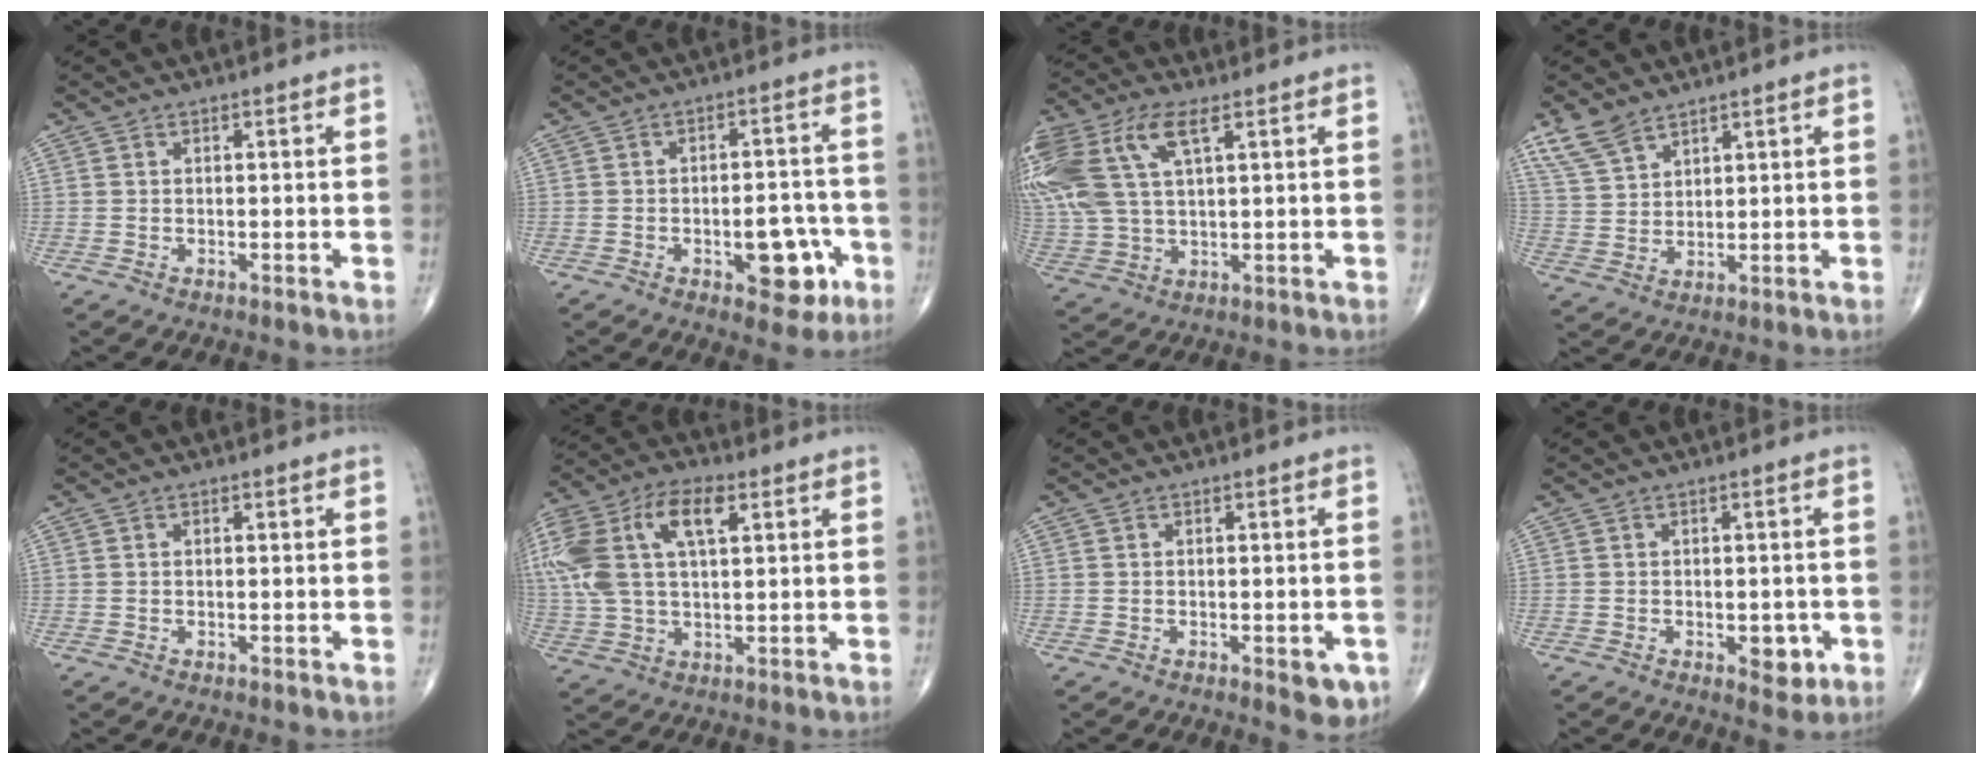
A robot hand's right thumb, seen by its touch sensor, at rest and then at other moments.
{"total": 9.7, "force": [-3.5, 5.0, 7.6], "torque": [-0.069, 0.026, -0.038]}
{"total": 19.5, "force": [7.5, 9.6, 15.2], "torque": [-0.386, 0.017, 0.146]}
{"total": 6.5, "force": [4.9, 3.0, 2.9], "torque": [-0.055, -0.014, 0.107]}
{"total": 0.0}
{"total": 19.6, "force": [5.9, 10.1, 15.7], "torque": [-0.366, 0.028, 0.106]}
{"total": 4.2, "force": [-1.6, 1.9, 3.5], "torque": [-0.025, 0.000, -0.013]}
{"total": 4.4, "force": [-1.3, 2.5, 3.3], "torque": [-0.021, 0.000, -0.012]}